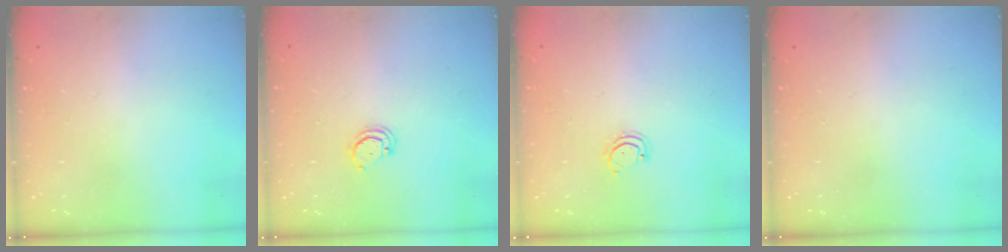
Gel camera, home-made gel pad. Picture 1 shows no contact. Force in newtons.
{"total": 2.9, "press": 2.9, "slide": 0.2}
{"total": 2.8, "press": 2.8, "slide": 0.3}
{"total": 0.0}